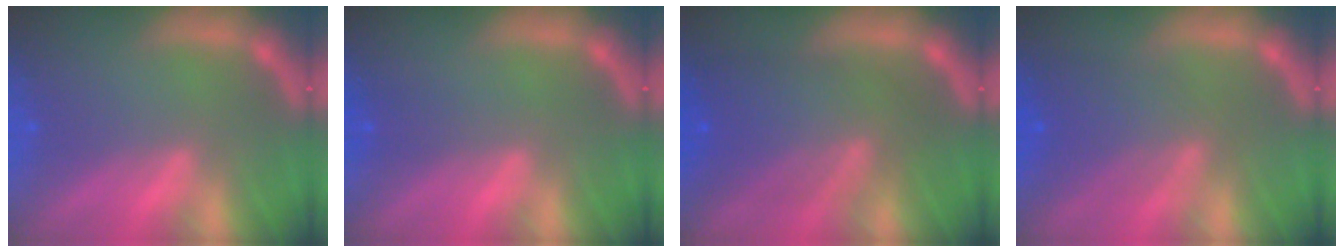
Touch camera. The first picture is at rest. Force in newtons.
{"total": 1.0}
{"total": 8.1}
{"total": 5.6}